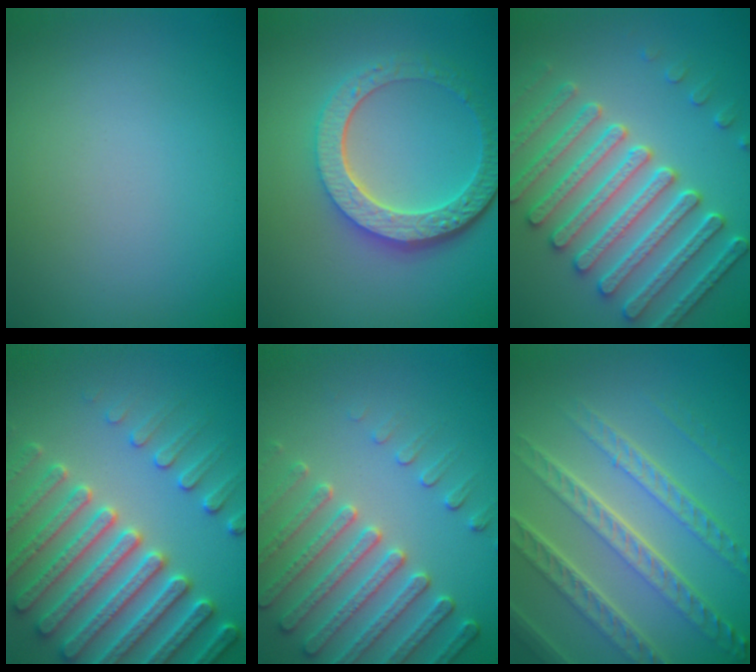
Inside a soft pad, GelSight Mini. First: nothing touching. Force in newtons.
{"total": 6.2, "press": 4.6, "slide": 4.1}
{"total": 6.7, "press": 6.1, "slide": 2.7}
{"total": 7.4, "press": 7.2, "slide": 2.0}
{"total": 5.2, "press": 4.7, "slide": 2.3}
{"total": 7.1, "press": 5.0, "slide": 5.0}